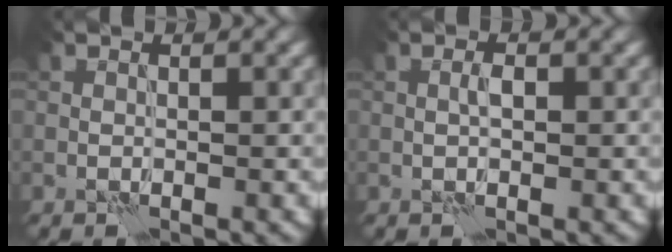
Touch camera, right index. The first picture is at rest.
{"total": 0.9, "force": [0.2, 0.3, 0.8], "torque": [-0.018, 0.002, 0.003]}